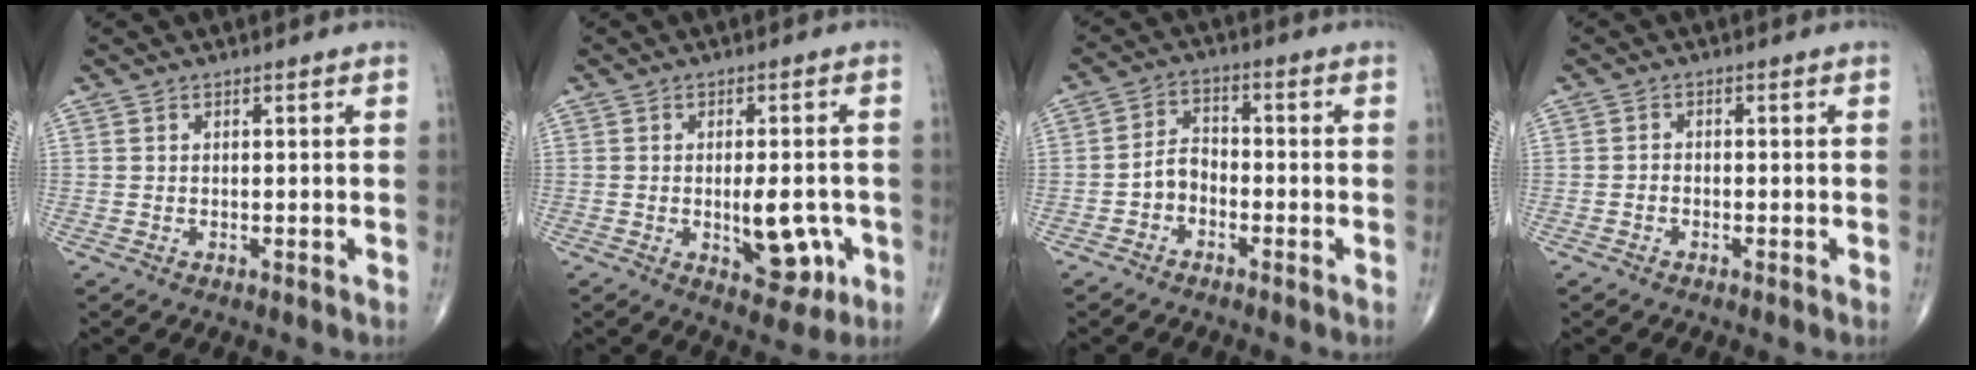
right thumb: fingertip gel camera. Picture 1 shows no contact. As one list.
[{"total": 8.4, "force": [-1.9, 4.0, 7.1], "torque": [-0.076, 0.001, -0.016]}, {"total": 4.6, "force": [-2.0, 3.3, 2.5], "torque": [-0.032, 0.027, -0.046]}, {"total": 1.0, "force": [-0.6, 0.7, 0.5], "torque": [-0.003, 0.005, -0.013]}]